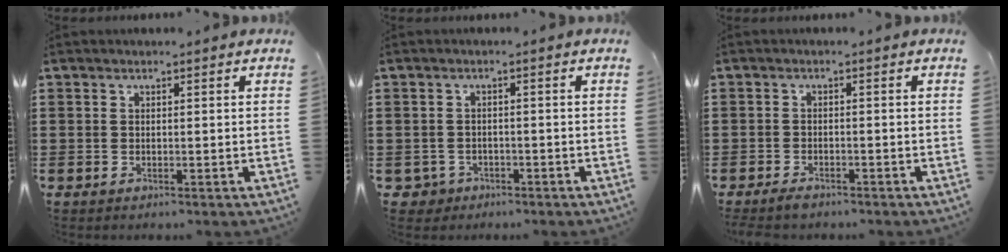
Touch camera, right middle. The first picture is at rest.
{"total": 1.7, "force": [-1.3, 1.1, 0.2], "torque": [-0.012, -0.001, -0.031]}
{"total": 1.5, "force": [-1.4, 0.4, 0.4], "torque": [-0.020, -0.003, -0.030]}